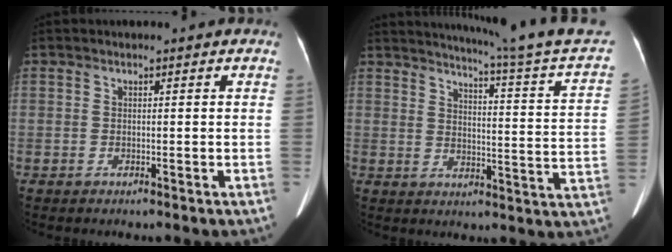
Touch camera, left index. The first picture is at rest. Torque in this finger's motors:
{"motor_torque": [-0.60, -1.54, 0.11, 0.07]}